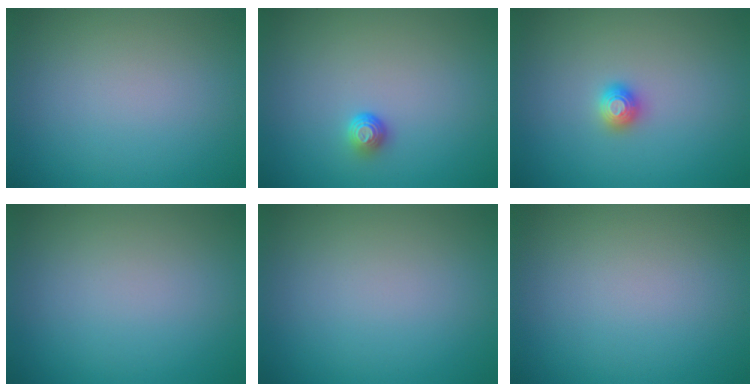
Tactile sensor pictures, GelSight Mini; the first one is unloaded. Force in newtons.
{"total": 1.2, "press": 0.9, "slide": 0.8}
{"total": 1.5, "press": 1.5, "slide": 0.2}
{"total": 0.0}
{"total": 0.0}
{"total": 0.0}